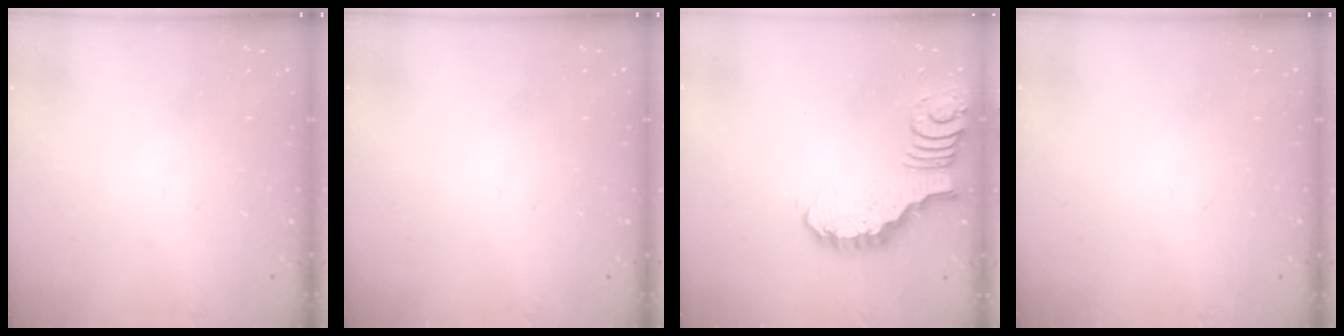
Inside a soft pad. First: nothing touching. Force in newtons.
{"total": 0.0}
{"total": 3.2, "press": 3.2, "slide": 0.3}
{"total": 0.0}